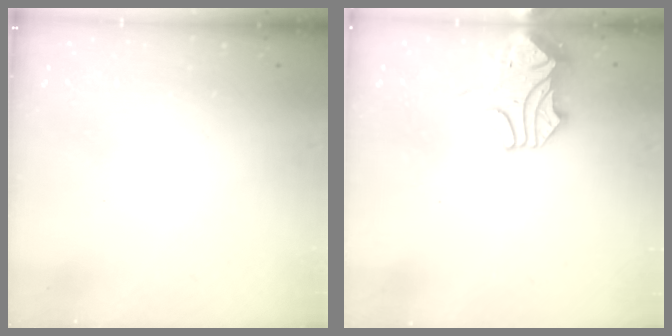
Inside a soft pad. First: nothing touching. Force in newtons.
{"total": 0.0}